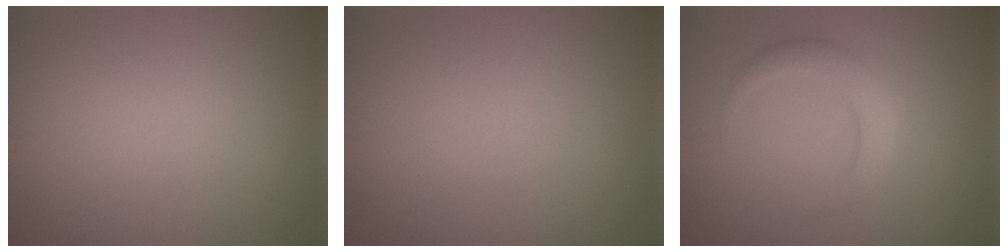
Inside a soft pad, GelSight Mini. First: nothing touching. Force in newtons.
{"total": 0.0}
{"total": 2.8, "press": 2.8, "slide": 0.2}